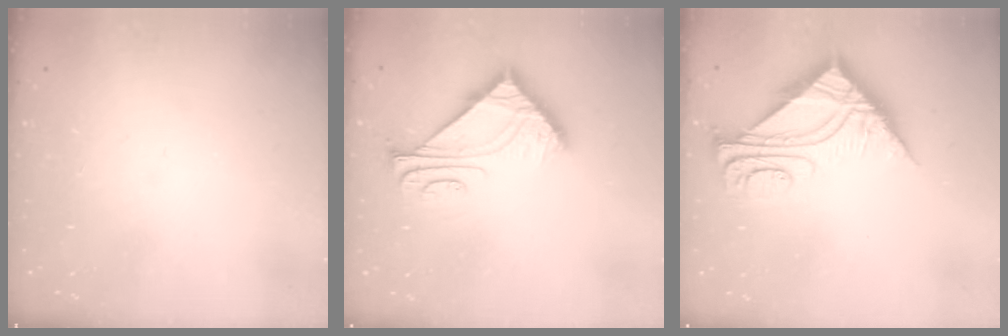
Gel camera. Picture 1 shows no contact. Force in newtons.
{"total": 7.7, "press": 7.6, "slide": 1.0}
{"total": 7.9, "press": 7.9, "slide": 0.8}